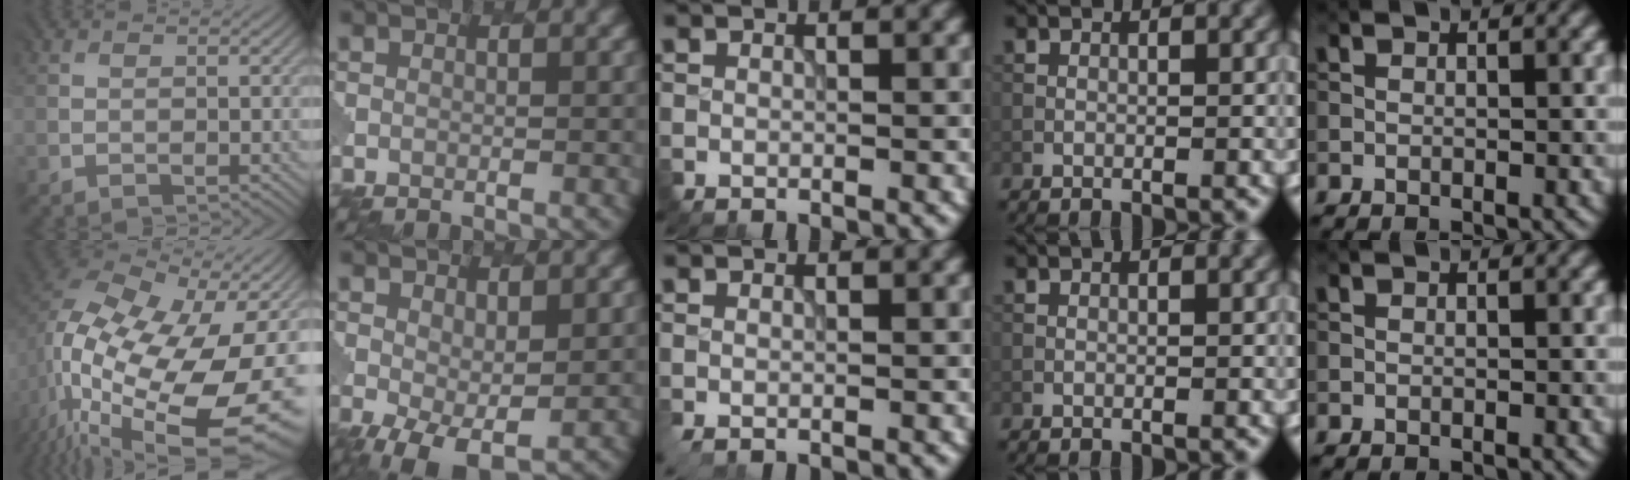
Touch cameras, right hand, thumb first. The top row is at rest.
{"thumb": {"total": 18.7, "force": [-4.2, 11.1, 14.4], "torque": [-0.284, -0.037, -0.059]}, "index": {"total": 3.9, "force": [-0.2, 2.0, 3.3], "torque": [-0.073, -0.010, -0.001]}, "middle": {"total": 0.6, "force": [0.2, 0.1, 0.6], "torque": [-0.013, 0.002, 0.002]}}